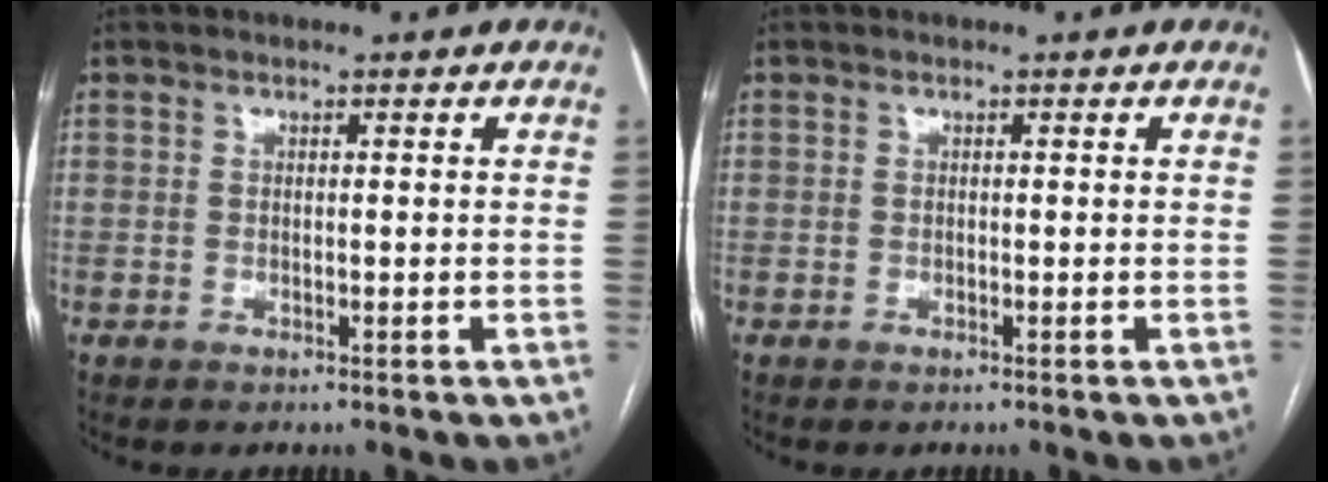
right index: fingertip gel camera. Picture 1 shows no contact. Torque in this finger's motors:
{"motor_torque": [-0.05, -0.06, -0.03, -0.03]}